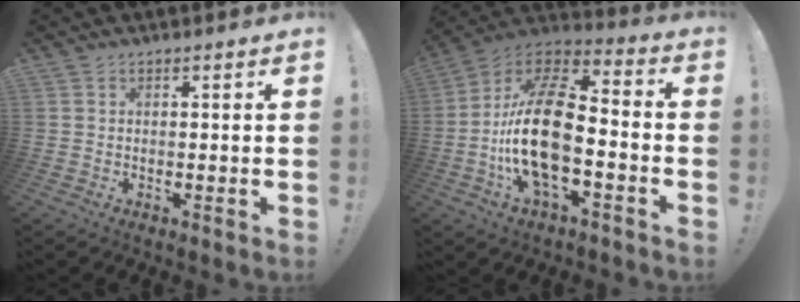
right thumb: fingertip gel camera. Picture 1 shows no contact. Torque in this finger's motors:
{"motor_torque": [2.43, 2.58, 0.41, 0.00, 0.55]}